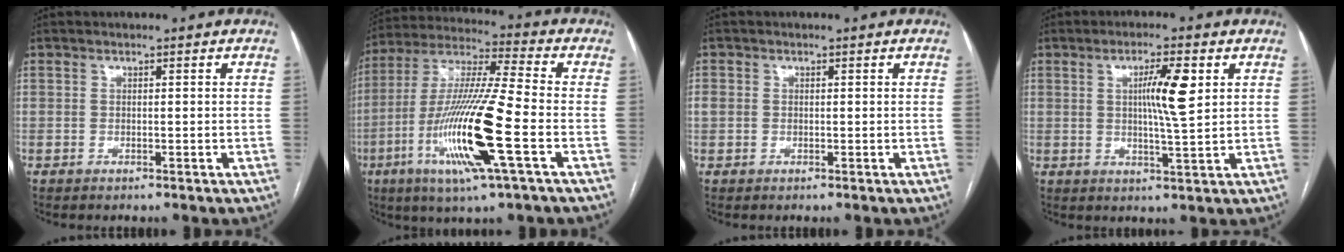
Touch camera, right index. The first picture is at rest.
{"total": 18.4, "force": [-5.8, 0.5, 17.5], "torque": [-0.359, -0.019, -0.112]}
{"total": 1.4, "force": [0.1, 1.3, 0.6], "torque": [-0.012, 0.011, 0.006]}
{"total": 6.7, "force": [1.8, 0.2, 6.4], "torque": [-0.112, 0.000, 0.029]}